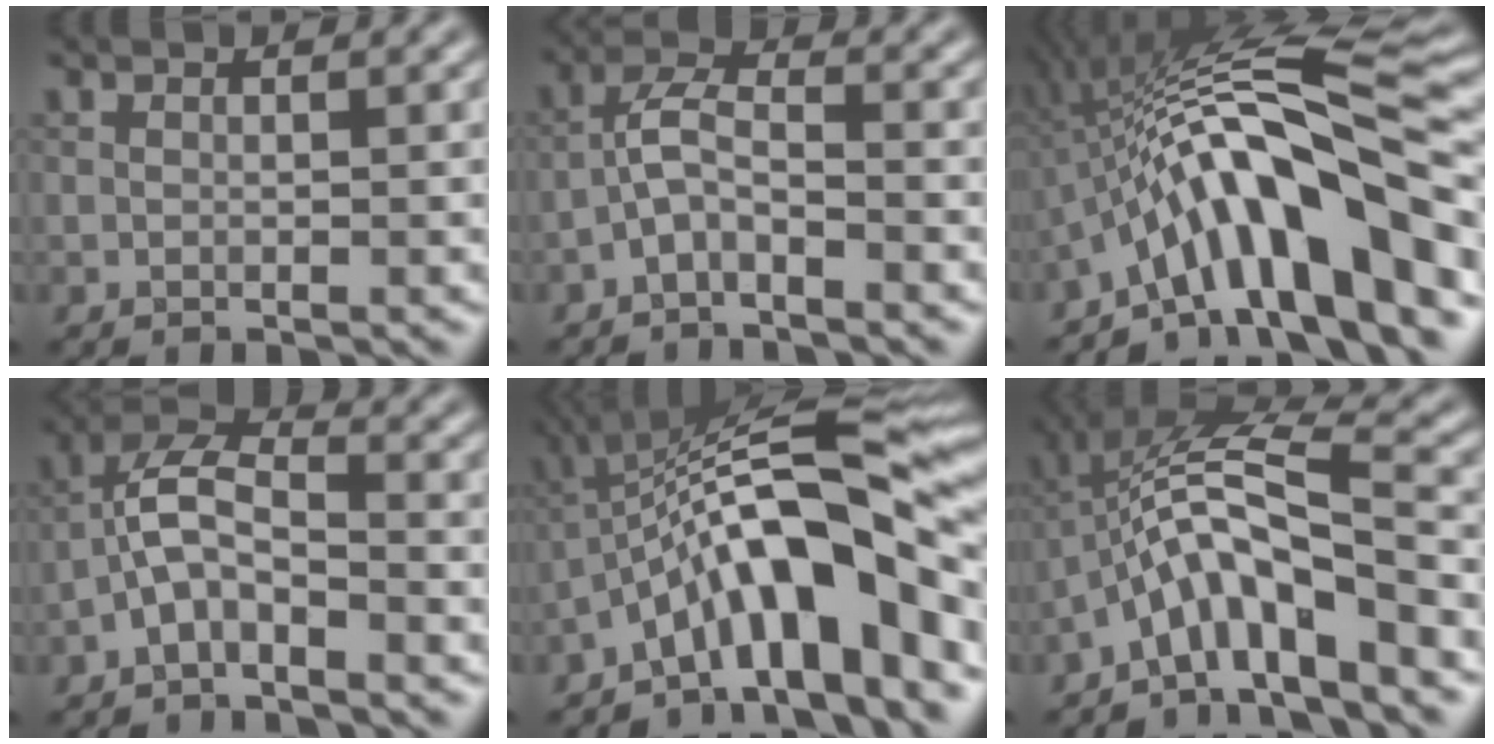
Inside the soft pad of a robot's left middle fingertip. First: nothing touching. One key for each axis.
{"total": 2.7, "fx": -1.7, "fy": 0.8, "fz": 2.0, "tx": -0.044, "ty": 0.012, "tz": -0.043}
{"total": 13.8, "fx": -4.8, "fy": 3.0, "fz": 12.6, "tx": -0.187, "ty": 0.031, "tz": -0.078}
{"total": 4.0, "fx": -2.1, "fy": 1.5, "fz": 3.0, "tx": -0.062, "ty": 0.018, "tz": -0.050}
{"total": 12.9, "fx": -4.4, "fy": 3.3, "fz": 11.7, "tx": -0.167, "ty": 0.025, "tz": -0.076}
{"total": 8.1, "fx": -3.7, "fy": 1.7, "fz": 6.9, "tx": -0.125, "ty": 0.021, "tz": -0.073}